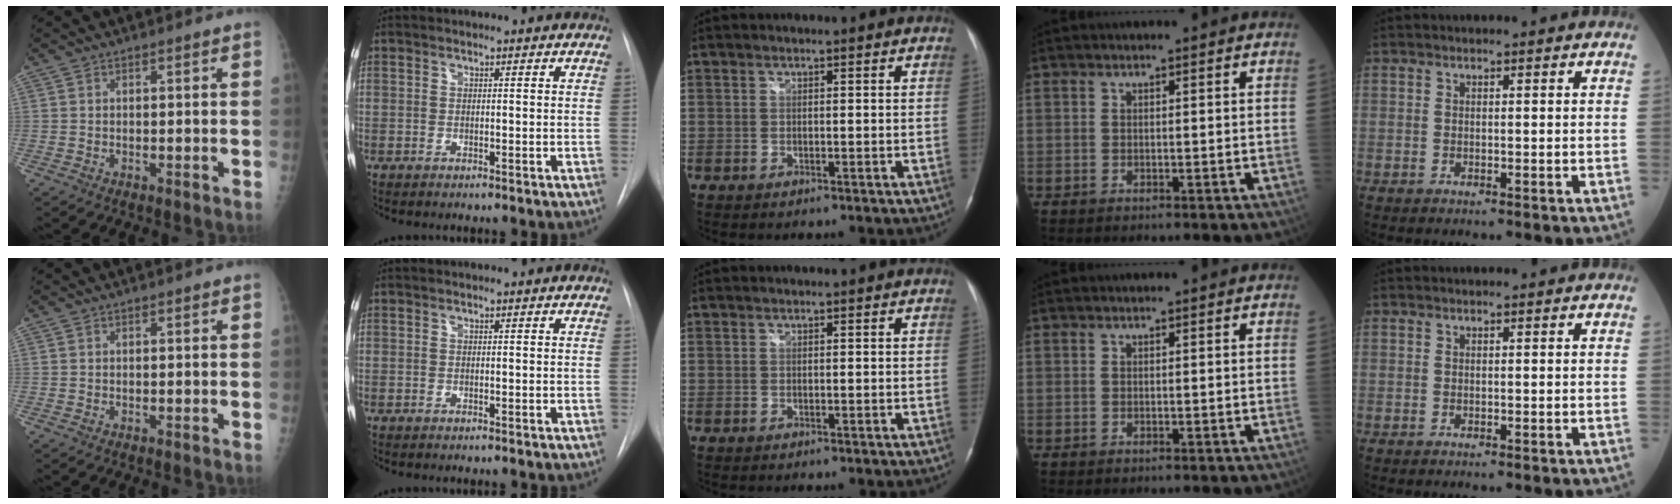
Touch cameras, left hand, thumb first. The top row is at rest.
{}